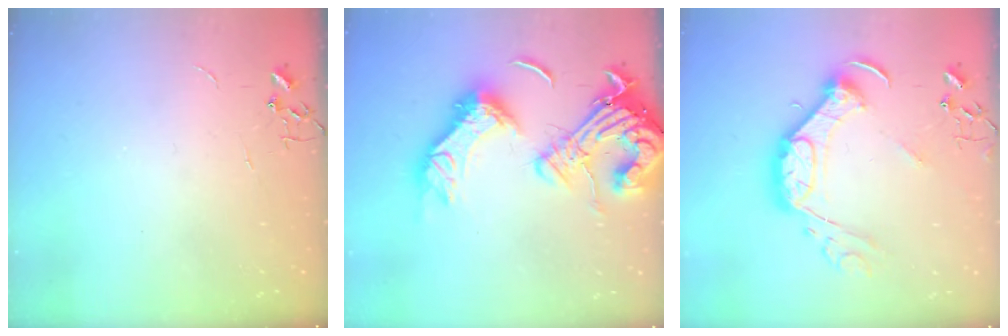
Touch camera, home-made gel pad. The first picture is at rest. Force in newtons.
{"total": 25.4, "press": 25.1, "slide": 3.8}
{"total": 15.8, "press": 15.8, "slide": 0.6}